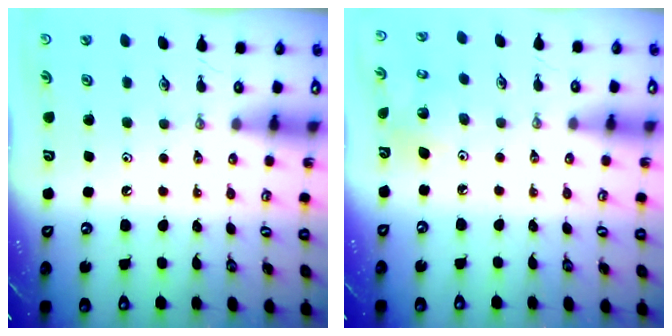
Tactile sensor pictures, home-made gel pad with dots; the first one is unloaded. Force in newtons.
{"total": 4.2, "press": 4.2, "slide": 0.3}